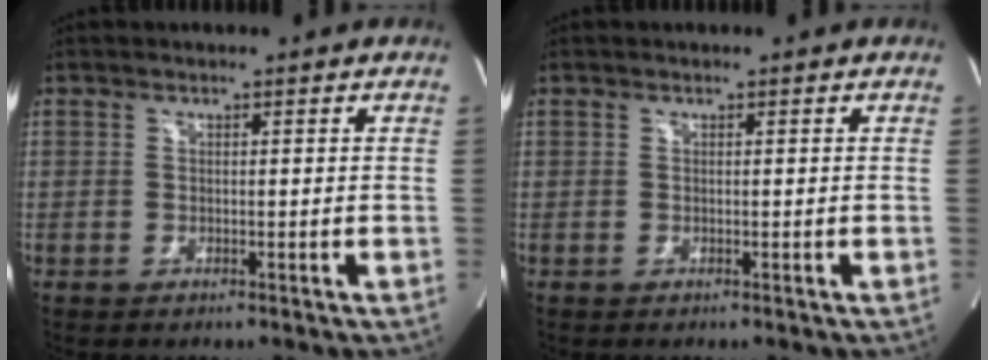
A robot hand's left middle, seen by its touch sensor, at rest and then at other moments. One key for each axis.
{"total": 0.0}